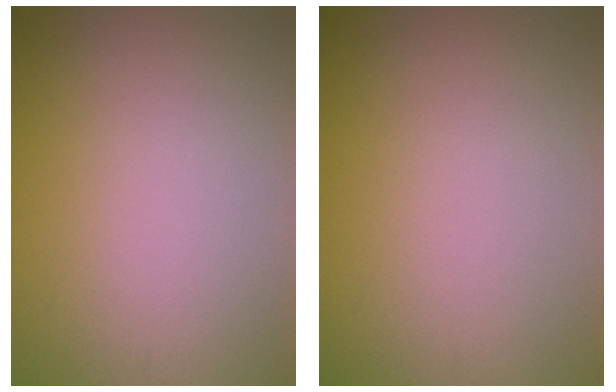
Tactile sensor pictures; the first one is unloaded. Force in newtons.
{"total": 0.0}